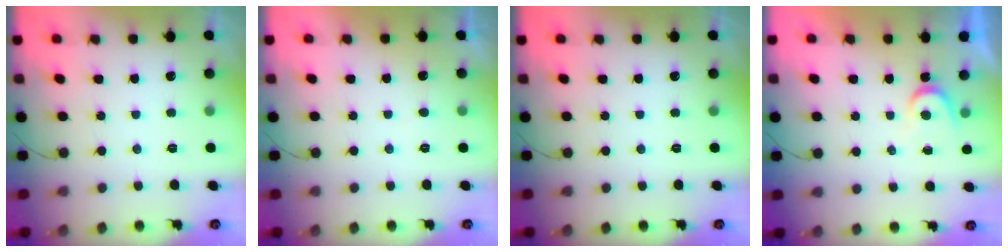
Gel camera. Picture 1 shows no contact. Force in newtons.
{"total": 3.7, "press": 3.7, "slide": 0.3}
{"total": 0.0}
{"total": 3.8, "press": 3.8, "slide": 0.5}